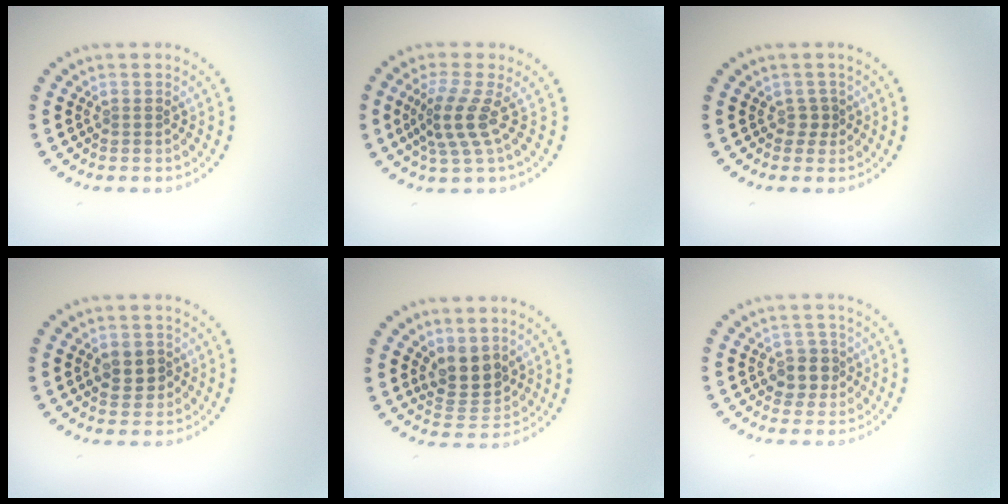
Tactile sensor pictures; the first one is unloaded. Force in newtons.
{"total": 3.6, "press": 2.8, "slide": 2.3}
{"total": 0.9, "press": 0.7, "slide": 0.5}
{"total": 2.8, "press": 2.8, "slide": 0.4}
{"total": 3.5, "press": 3.1, "slide": 1.6}
{"total": 2.6, "press": 2.4, "slide": 1.0}